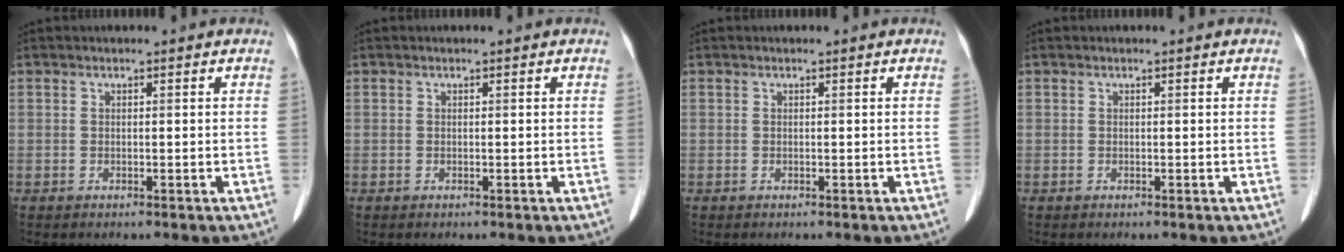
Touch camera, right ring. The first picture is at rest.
{"total": 0.0}
{"total": 0.0}
{"total": 0.0}